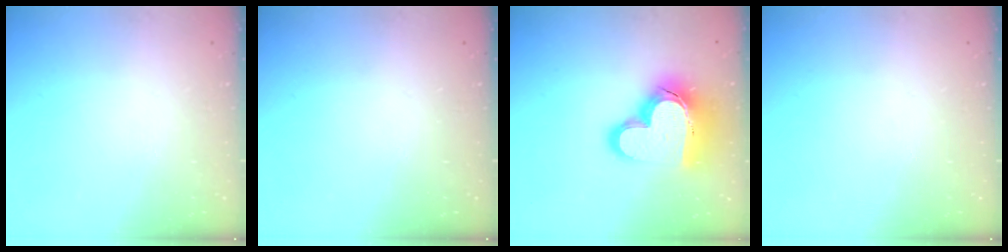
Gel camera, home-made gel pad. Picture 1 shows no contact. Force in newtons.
{"total": 0.0}
{"total": 20.9, "press": 20.8, "slide": 1.9}
{"total": 0.0}